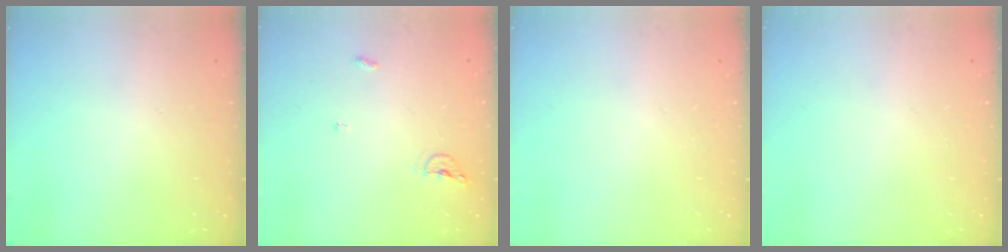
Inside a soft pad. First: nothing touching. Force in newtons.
{"total": 4.4, "press": 4.3, "slide": 1.0}
{"total": 0.0}
{"total": 0.0}